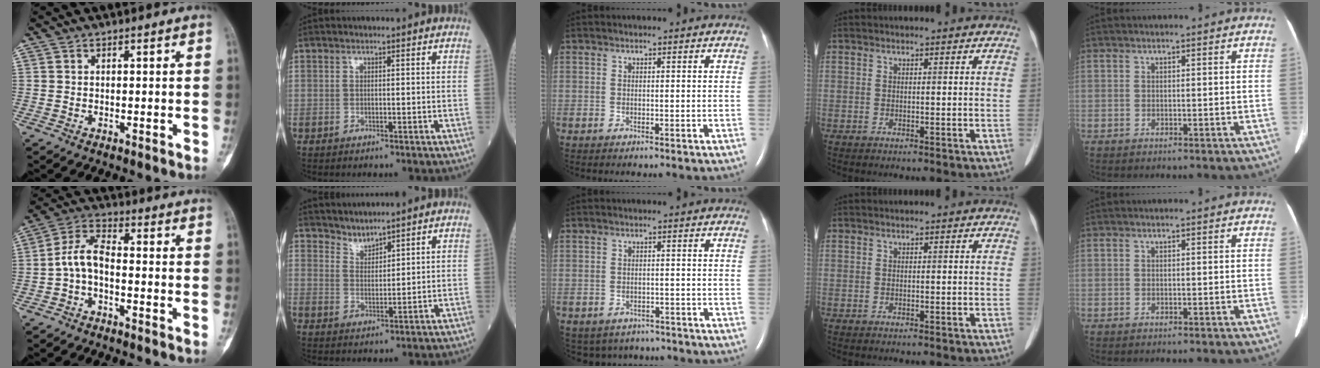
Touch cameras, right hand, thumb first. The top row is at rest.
{"thumb": {"total": 6.0, "force": [-1.8, 2.8, 5.1], "torque": [-0.105, 0.029, -0.046]}, "index": {"total": 2.6, "force": [2.6, 0.2, -0.2], "torque": [0.005, 0.001, 0.053]}, "middle": {"total": 6.0, "force": [-5.0, 3.3, 0.4], "torque": [-0.001, 0.008, -0.060]}}